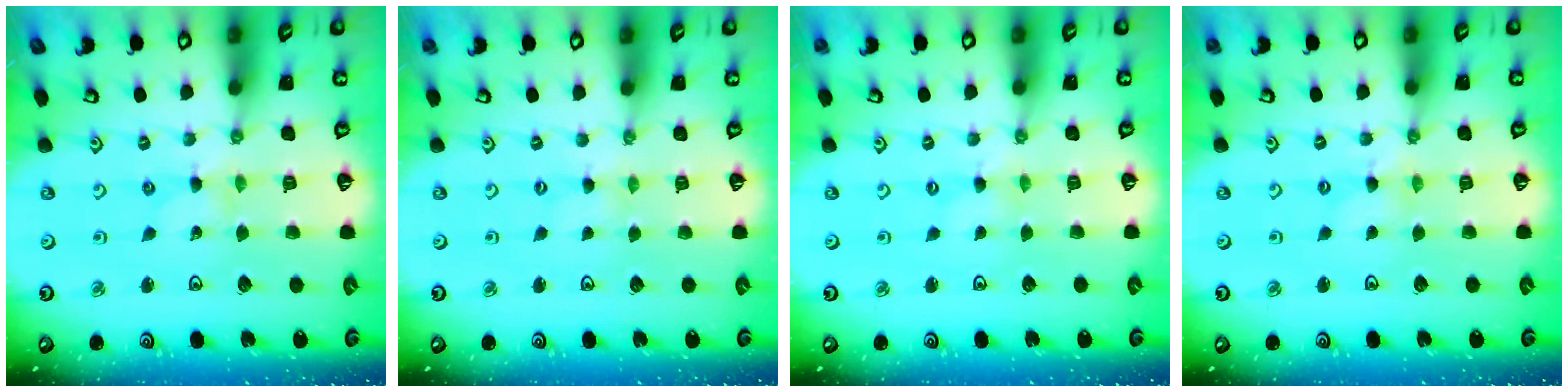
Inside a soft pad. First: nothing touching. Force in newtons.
{"total": 0.0}
{"total": 0.0}
{"total": 1.2, "press": 1.1, "slide": 0.2}